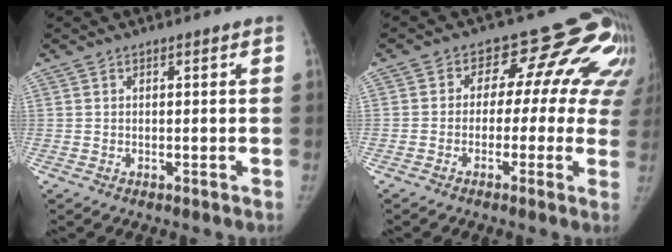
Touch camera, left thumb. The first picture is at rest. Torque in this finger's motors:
{"motor_torque": [-0.57, 0.36, -0.19, 0.20, 0.00]}